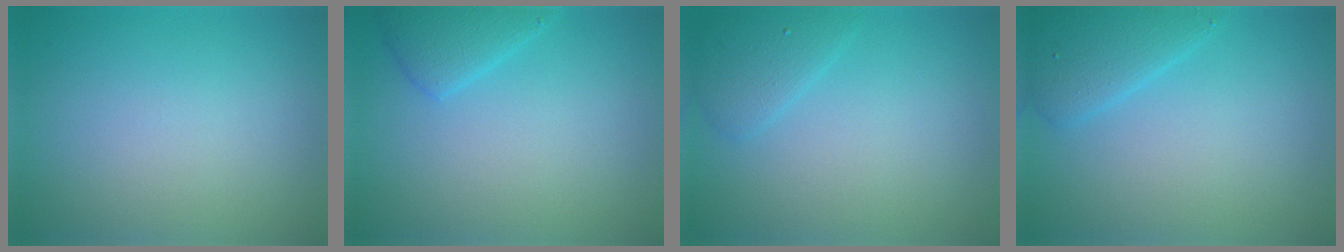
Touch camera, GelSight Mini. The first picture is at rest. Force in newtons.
{"total": 2.3, "press": 2.3, "slide": 0.1}
{"total": 1.8, "press": 1.8, "slide": 0.1}
{"total": 2.9, "press": 2.9, "slide": 0.2}